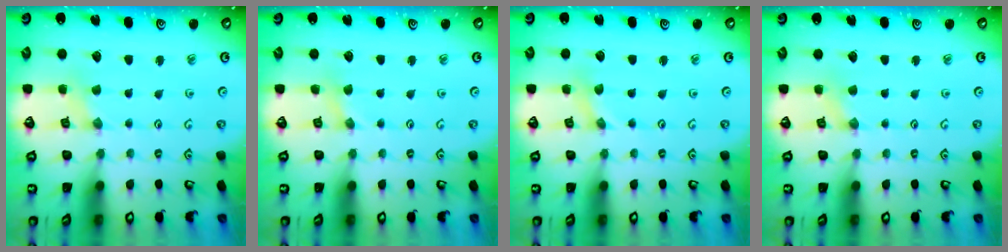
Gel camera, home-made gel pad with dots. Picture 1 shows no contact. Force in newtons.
{"total": 0.5, "press": 0.5, "slide": 0.1}
{"total": 0.0}
{"total": 1.1, "press": 1.1, "slide": 0.3}